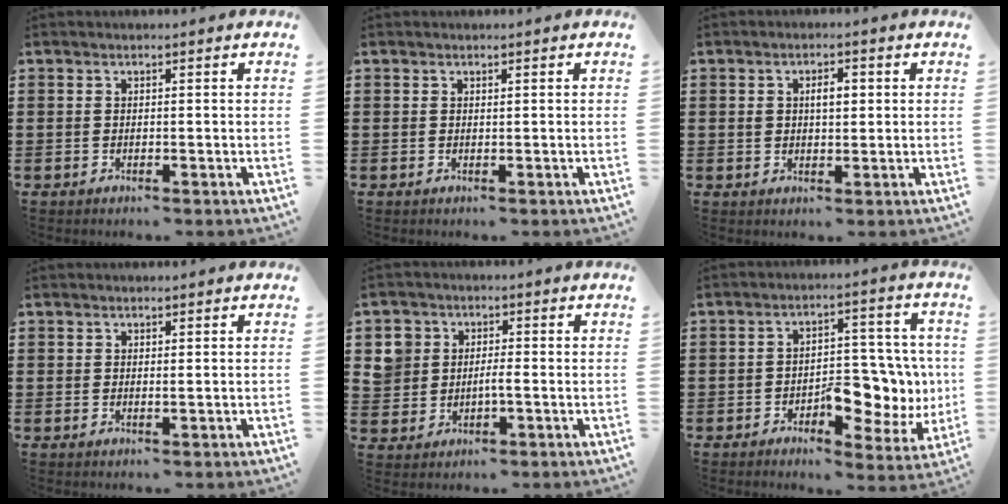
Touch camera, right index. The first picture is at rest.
{"total": 0.0}
{"total": 3.0, "force": [0.5, 1.5, 2.5], "torque": [-0.044, 0.007, 0.005]}
{"total": 0.6, "force": [0.5, 0.2, 0.2], "torque": [-0.005, 0.002, 0.009]}
{"total": 3.3, "force": [-0.2, 2.9, 1.6], "torque": [-0.053, 0.007, -0.010]}
{"total": 9.0, "force": [-1.8, 5.3, 7.0], "torque": [-0.089, 0.007, -0.029]}